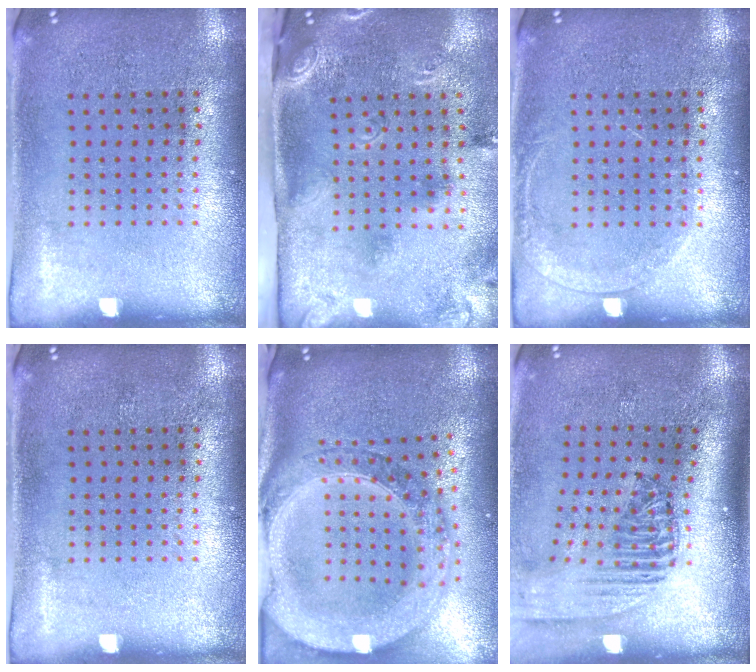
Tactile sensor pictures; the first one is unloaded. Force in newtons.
{"total": 2.8, "press": 1.7, "slide": 2.2}
{"total": 1.2, "press": 1.1, "slide": 0.1}
{"total": 0.0}
{"total": 3.8, "press": 2.9, "slide": 2.4}
{"total": 2.4, "press": 1.8, "slide": 1.6}